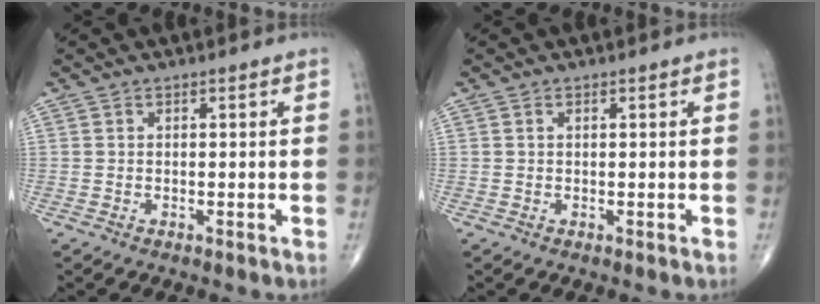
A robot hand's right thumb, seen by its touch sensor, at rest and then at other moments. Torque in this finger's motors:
{"motor_torque": [-0.28, -0.08, -0.13, -0.05, 0.02]}